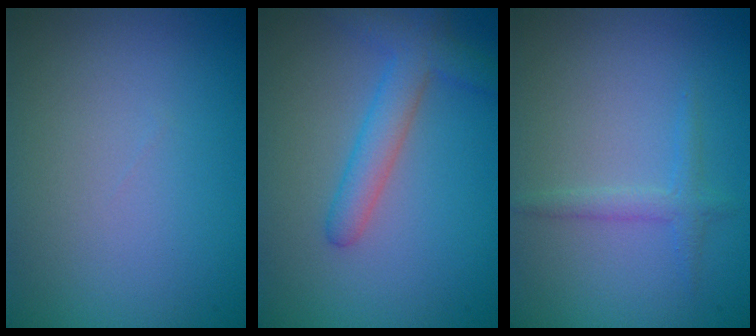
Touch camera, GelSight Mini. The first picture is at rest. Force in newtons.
{"total": 3.5, "press": 3.5, "slide": 0.2}
{"total": 1.5, "press": 1.5, "slide": 0.0}